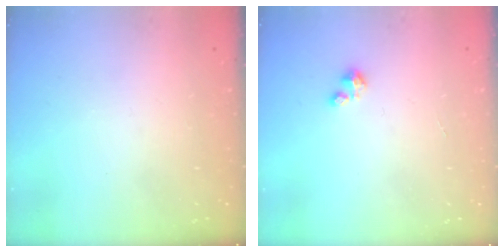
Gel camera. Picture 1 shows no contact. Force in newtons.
{"total": 1.2, "press": 1.2, "slide": 0.2}